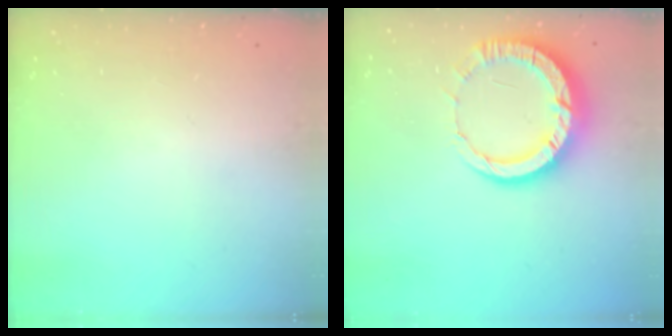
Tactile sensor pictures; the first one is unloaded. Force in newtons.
{"total": 11.3, "press": 11.2, "slide": 1.2}